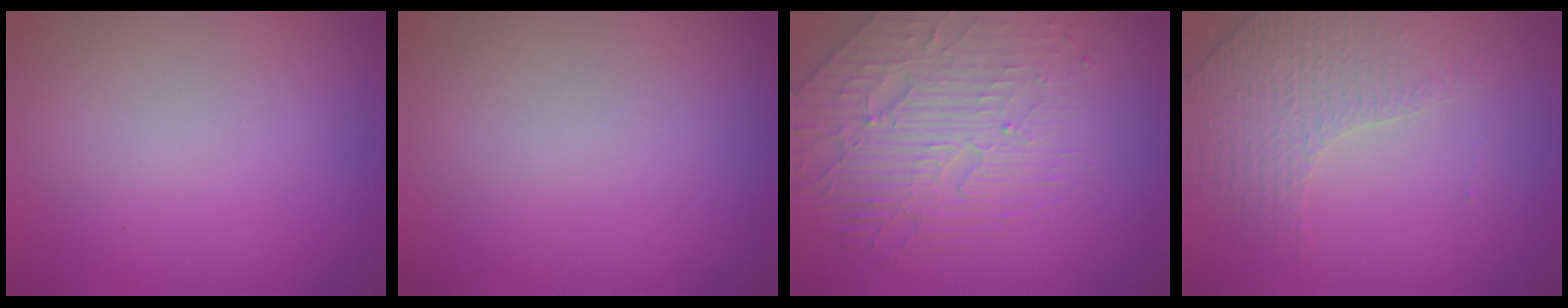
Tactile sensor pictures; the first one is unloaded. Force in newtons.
{"total": 0.0}
{"total": 4.3, "press": 4.0, "slide": 1.7}
{"total": 4.3, "press": 2.9, "slide": 3.2}